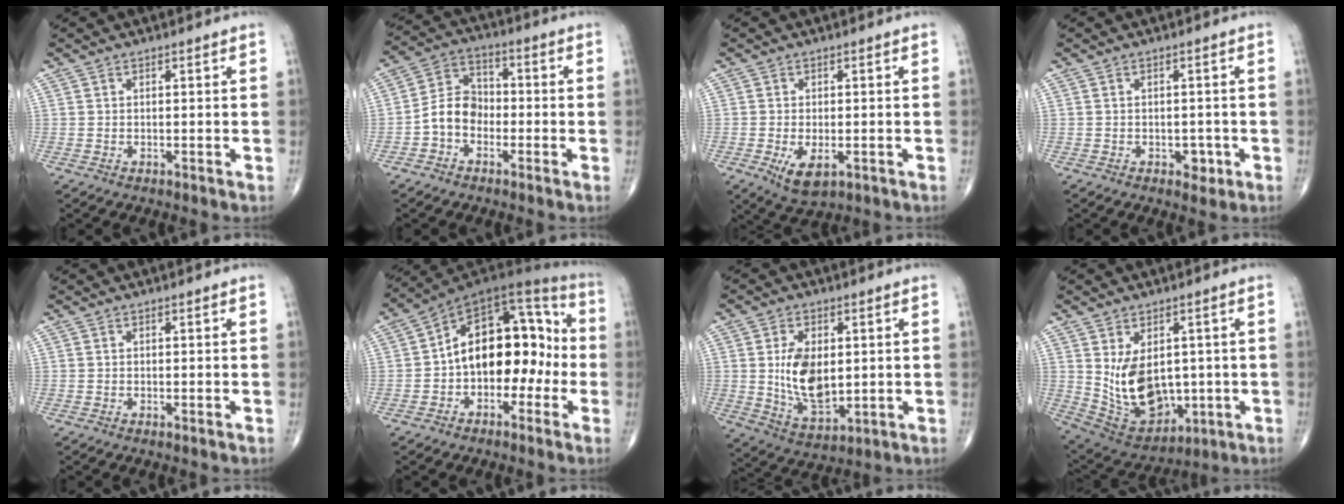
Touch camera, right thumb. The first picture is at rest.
{"total": 7.5, "force": [-2.4, 5.8, 4.2], "torque": [-0.059, 0.034, -0.059]}
{"total": 5.6, "force": [-1.8, 2.8, 4.5], "torque": [-0.077, -0.011, -0.023]}
{"total": 2.5, "force": [-0.9, 1.7, 1.5], "torque": [-0.007, 0.002, -0.009]}
{"total": 0.0}
{"total": 17.8, "force": [-1.9, 11.2, 13.7], "torque": [-0.159, 0.058, -0.040]}
{"total": 11.9, "force": [1.1, 6.9, 9.6], "torque": [-0.157, -0.018, 0.033]}
{"total": 13.6, "force": [0.7, 9.0, 10.2], "torque": [-0.146, -0.015, 0.046]}